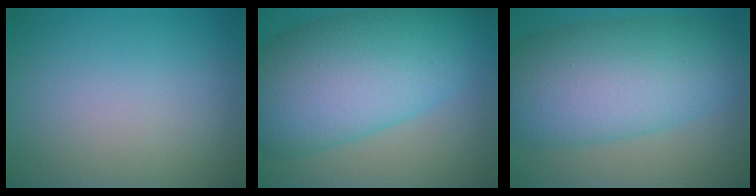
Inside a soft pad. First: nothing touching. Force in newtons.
{"total": 12.9, "press": 12.9, "slide": 0.2}
{"total": 11.4, "press": 11.4, "slide": 0.2}